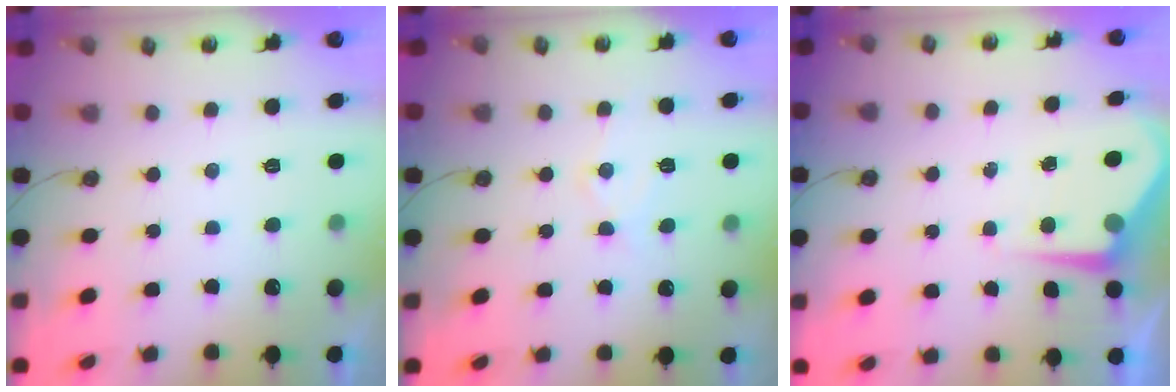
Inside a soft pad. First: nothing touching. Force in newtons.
{"total": 7.4, "press": 7.4, "slide": 0.4}
{"total": 5.0, "press": 5.0, "slide": 0.4}